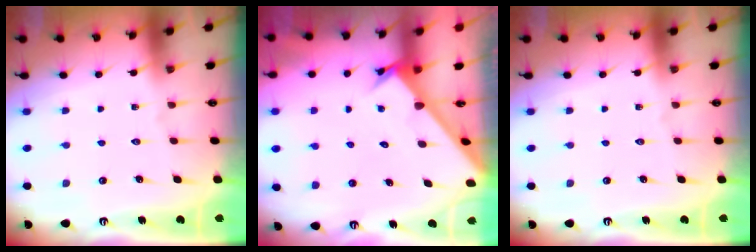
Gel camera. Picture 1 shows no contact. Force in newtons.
{"total": 2.4, "press": 2.4, "slide": 0.2}
{"total": 0.0}